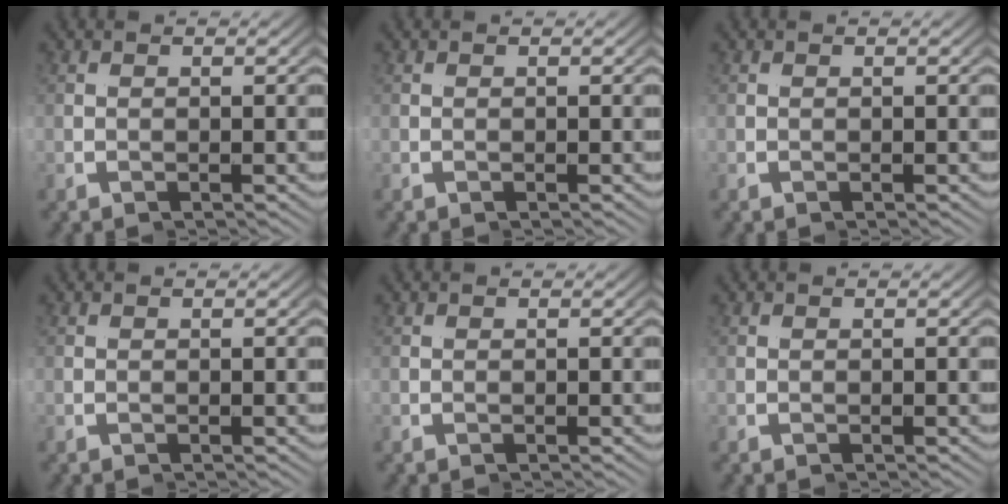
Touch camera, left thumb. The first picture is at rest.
{"total": 0.0}
{"total": 0.0}
{"total": 0.0}
{"total": 0.0}
{"total": 0.0}